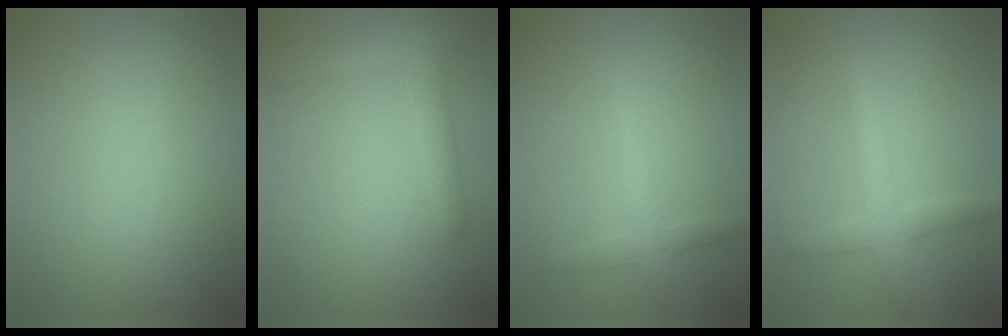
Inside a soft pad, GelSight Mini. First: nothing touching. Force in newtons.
{"total": 3.0, "press": 3.0, "slide": 0.1}
{"total": 2.3, "press": 2.3, "slide": 0.1}
{"total": 2.9, "press": 2.9, "slide": 0.0}